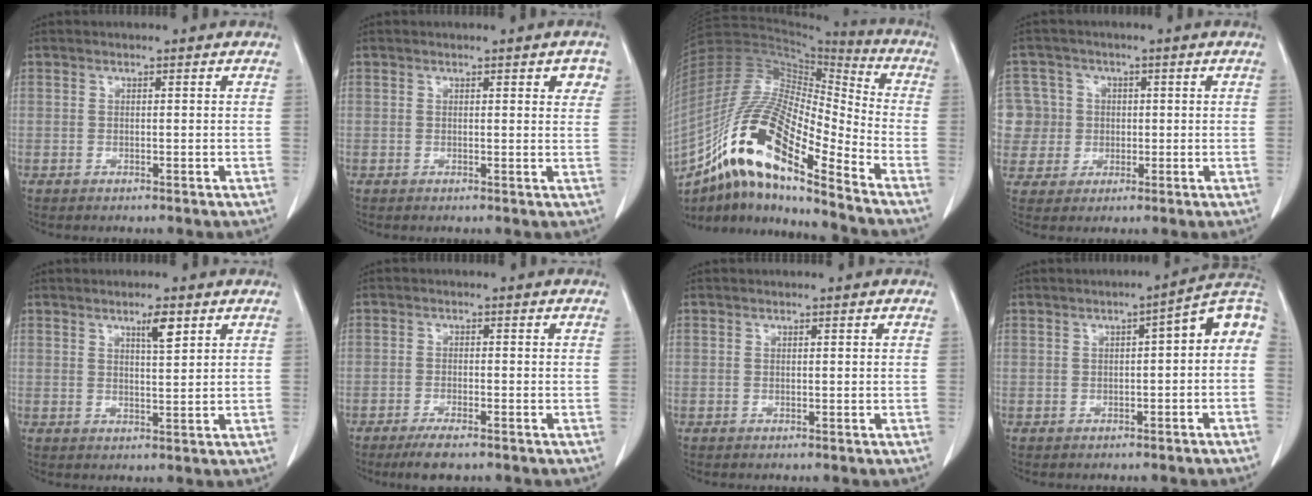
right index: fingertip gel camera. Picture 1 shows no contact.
{"total": 2.6, "force": [1.2, 0.7, 2.2], "torque": [-0.017, -0.001, 0.010]}
{"total": 20.9, "force": [-13.0, 3.8, 15.9], "torque": [-0.327, -0.004, -0.233]}
{"total": 9.6, "force": [0.7, 9.6, 0.9], "torque": [-0.037, 0.041, 0.030]}
{"total": 3.4, "force": [2.0, 0.4, 2.7], "torque": [-0.047, -0.003, 0.034]}
{"total": 4.3, "force": [-3.2, 0.8, 2.7], "torque": [-0.048, -0.007, -0.051]}
{"total": 0.0}
{"total": 7.3, "force": [-0.1, 1.8, 7.0], "torque": [-0.090, 0.031, -0.007]}